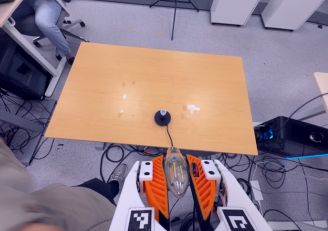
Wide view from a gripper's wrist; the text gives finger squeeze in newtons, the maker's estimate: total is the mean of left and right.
{"total": 19.7, "left": 22.1, "right": 17.3}